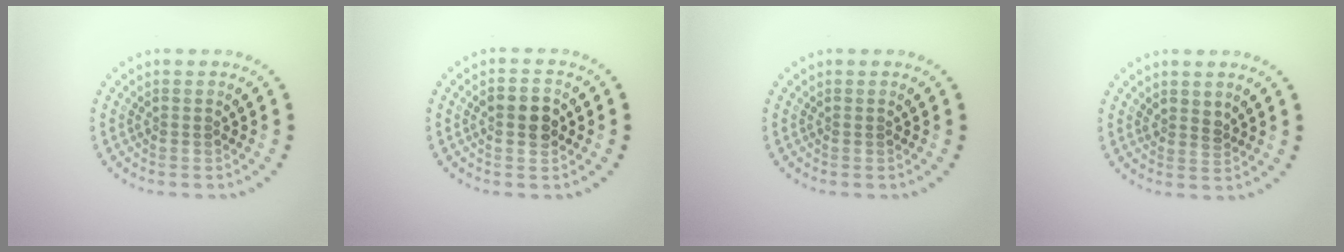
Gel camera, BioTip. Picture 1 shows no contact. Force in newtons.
{"total": 2.9, "press": 2.9, "slide": 0.3}
{"total": 0.0}
{"total": 1.2, "press": 1.1, "slide": 0.6}